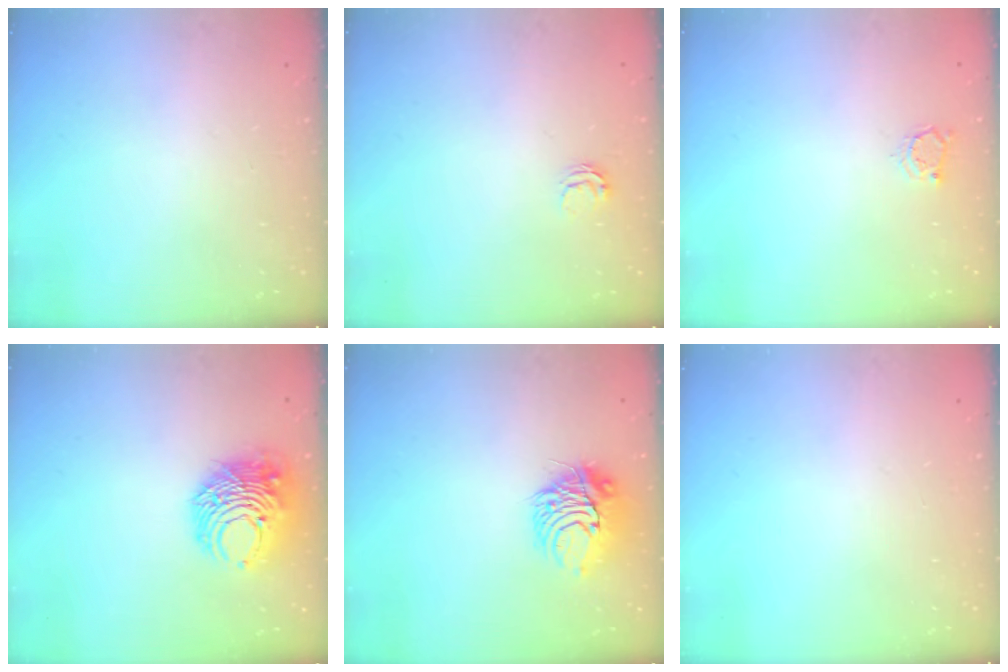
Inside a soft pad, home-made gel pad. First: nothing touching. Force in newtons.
{"total": 3.8, "press": 3.8, "slide": 0.3}
{"total": 3.1, "press": 3.0, "slide": 0.5}
{"total": 9.9, "press": 9.8, "slide": 1.2}
{"total": 10.0, "press": 9.9, "slide": 0.9}
{"total": 0.0}